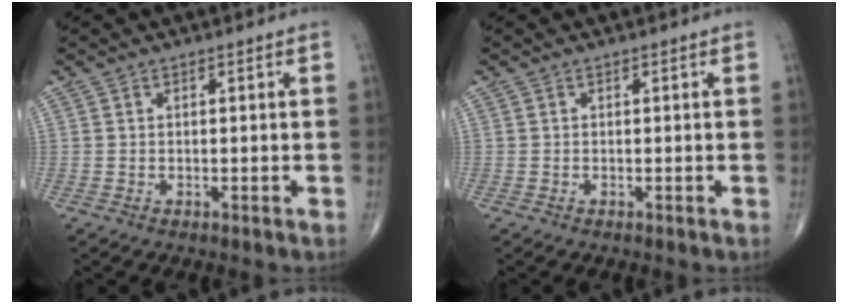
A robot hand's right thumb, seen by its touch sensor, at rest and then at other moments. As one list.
[{"total": 0.0}]